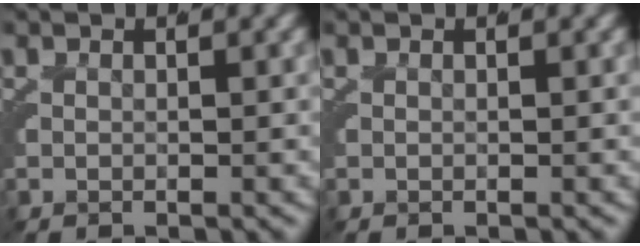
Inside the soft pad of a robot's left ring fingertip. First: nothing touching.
{"total": 0.0}